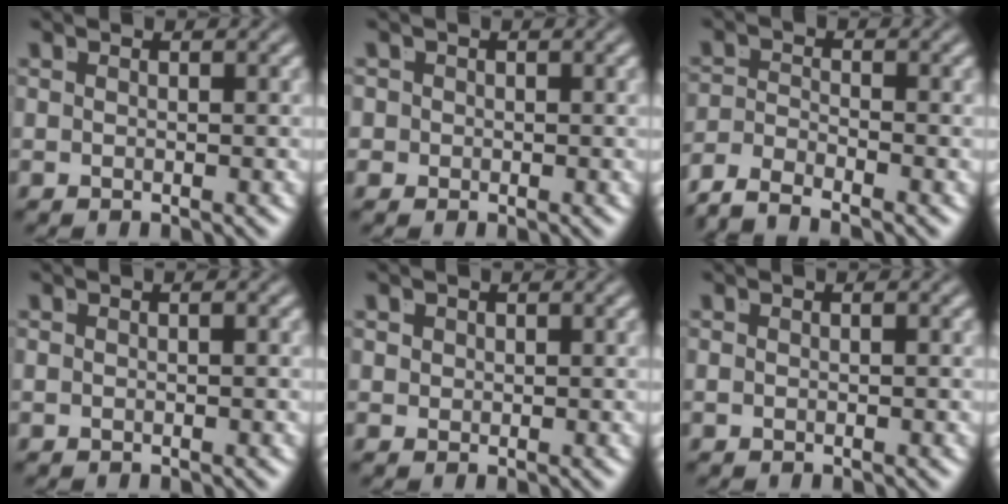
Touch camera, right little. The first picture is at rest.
{"total": 2.0, "force": [-0.3, 1.9, 0.3], "torque": [-0.017, -0.007, -0.007]}
{"total": 4.2, "force": [-3.6, 1.6, 1.5], "torque": [-0.032, -0.021, -0.056]}
{"total": 0.6, "force": [0.0, 0.5, 0.4], "torque": [-0.009, 0.003, -0.002]}
{"total": 0.9, "force": [0.5, 0.6, 0.4], "torque": [-0.012, -0.007, 0.016]}
{"total": 0.5, "force": [-0.3, 0.2, 0.4], "torque": [-0.007, -0.002, -0.003]}